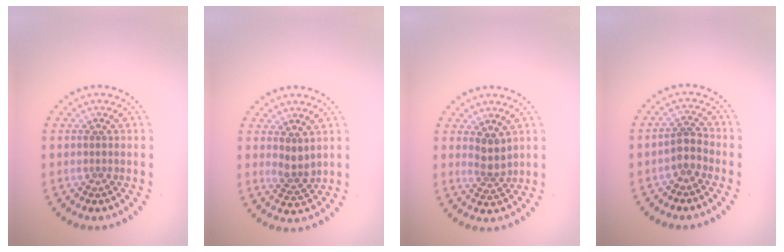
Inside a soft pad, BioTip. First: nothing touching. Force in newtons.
{"total": 1.8, "press": 1.5, "slide": 1.0}
{"total": 1.9, "press": 1.5, "slide": 1.1}
{"total": 1.9, "press": 1.5, "slide": 1.1}